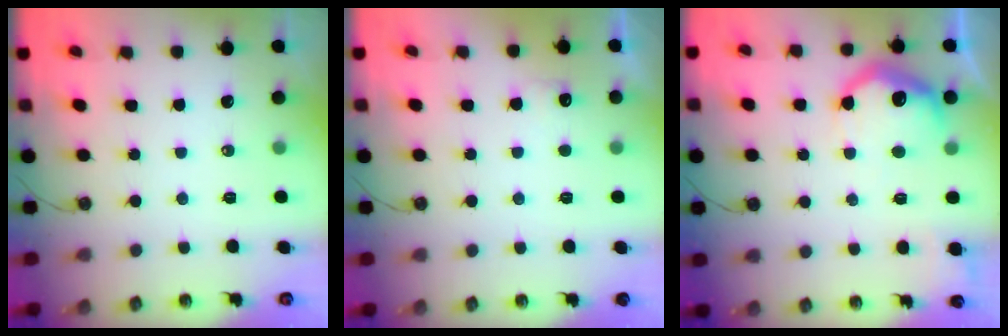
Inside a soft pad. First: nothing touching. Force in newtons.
{"total": 3.9, "press": 3.8, "slide": 1.2}
{"total": 14.6, "press": 14.5, "slide": 0.8}